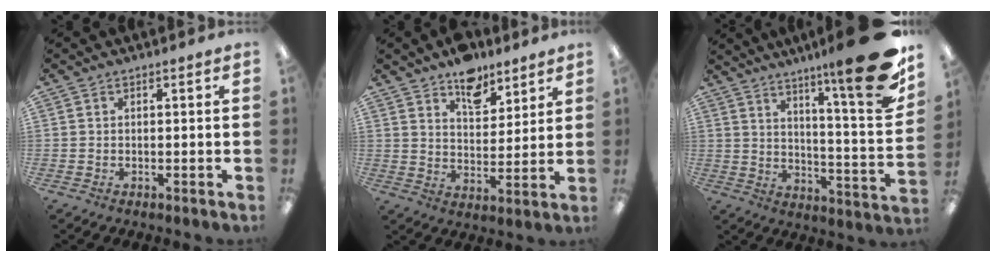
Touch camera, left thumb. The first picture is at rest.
{"total": 9.4, "force": [7.5, 5.0, 3.0], "torque": [-0.032, -0.047, 0.133]}
{"total": 20.5, "force": [13.2, 2.6, 15.4], "torque": [-0.213, -0.103, 0.199]}